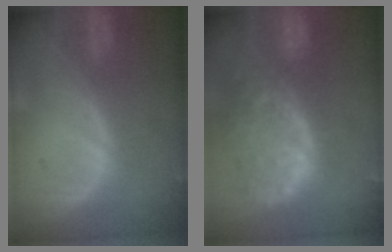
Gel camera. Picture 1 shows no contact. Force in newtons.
{"total": 13.7, "press": 11.1, "slide": 7.9}